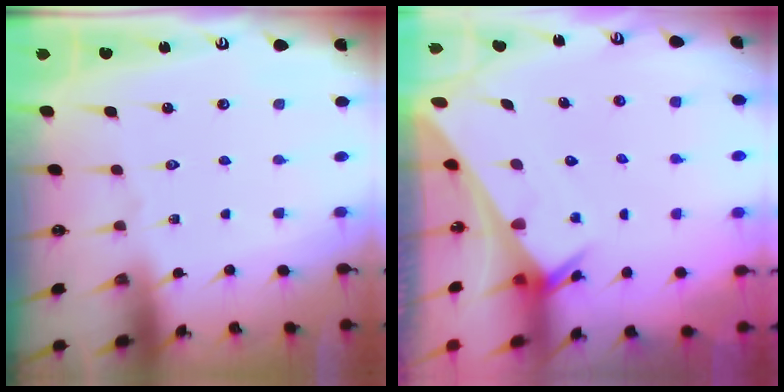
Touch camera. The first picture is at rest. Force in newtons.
{"total": 2.6, "press": 2.6, "slide": 0.1}